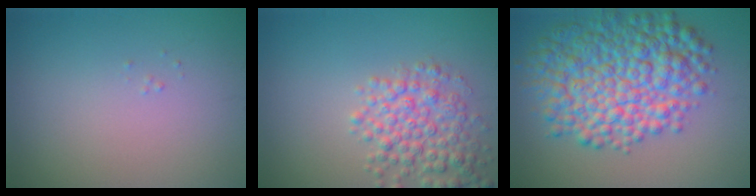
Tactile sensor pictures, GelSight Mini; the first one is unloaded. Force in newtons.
{"total": 4.5, "press": 4.5, "slide": 0.1}
{"total": 9.7, "press": 9.7, "slide": 0.1}